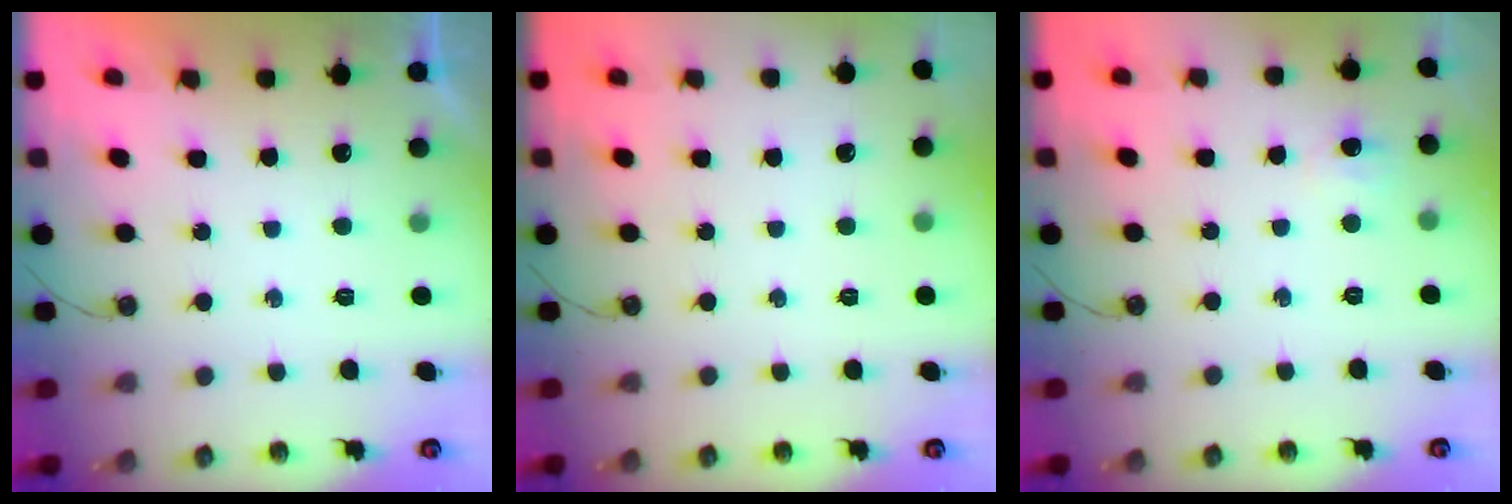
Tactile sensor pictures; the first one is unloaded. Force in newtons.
{"total": 0.0}
{"total": 3.6, "press": 3.5, "slide": 0.8}